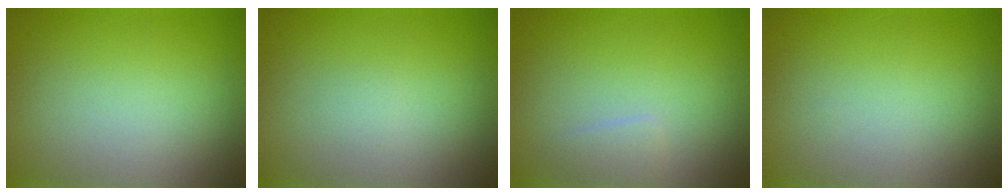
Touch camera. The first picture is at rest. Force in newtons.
{"total": 0.5, "press": 0.5, "slide": 0.1}
{"total": 1.0, "press": 1.0, "slide": 0.1}
{"total": 0.0}